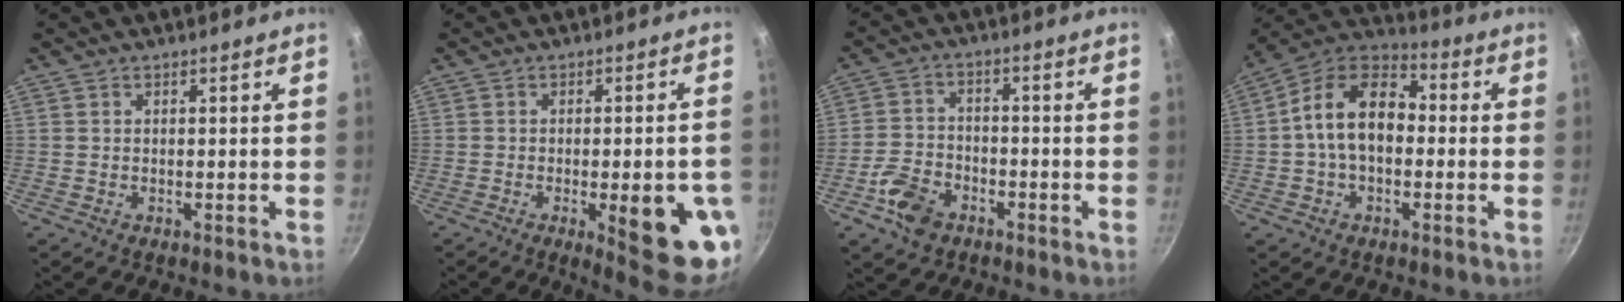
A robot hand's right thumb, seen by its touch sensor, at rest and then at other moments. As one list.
[{"total": 14.2, "force": [-3.9, 3.8, 13.1], "torque": [-0.141, 0.005, -0.044]}, {"total": 7.8, "force": [-4.1, 5.2, 4.1], "torque": [-0.074, 0.030, -0.084]}, {"total": 14.1, "force": [-0.3, 9.3, 10.7], "torque": [-0.150, 0.041, -0.027]}]